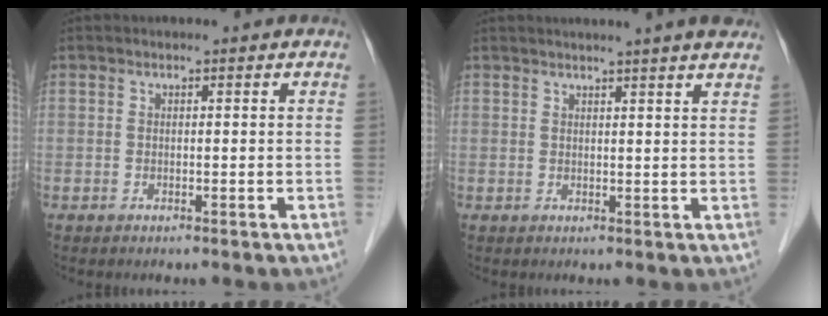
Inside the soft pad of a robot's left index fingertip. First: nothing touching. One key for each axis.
{"total": 7.2, "fx": 6.2, "fy": -0.7, "fz": 3.6, "tx": -0.049, "ty": 0.017, "tz": 0.064}